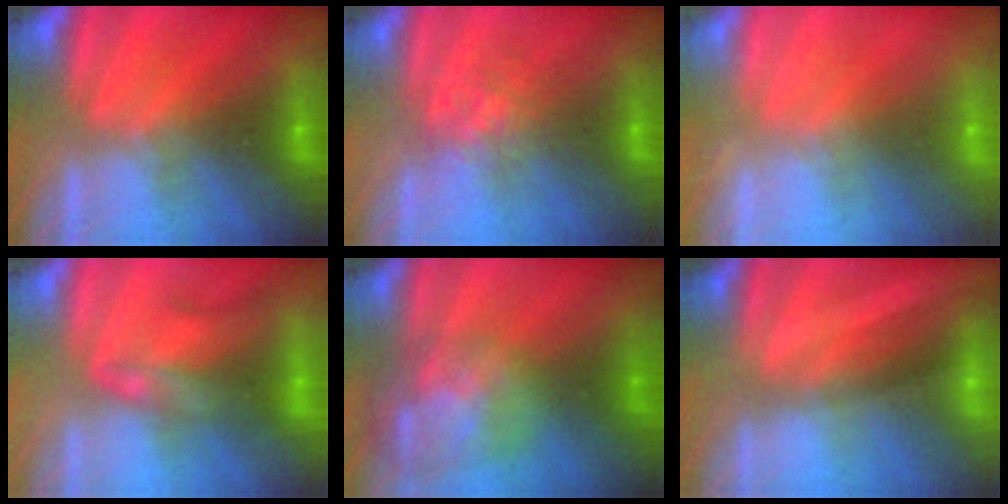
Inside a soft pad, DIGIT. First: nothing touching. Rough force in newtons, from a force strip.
{"total": 4.1}
{"total": 2.4}
{"total": 2.1}
{"total": 6.3}
{"total": 2.0}